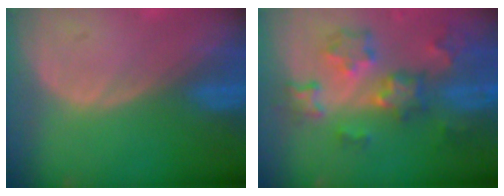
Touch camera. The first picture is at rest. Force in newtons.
{"total": 9.2, "press": 8.1, "slide": 4.4}